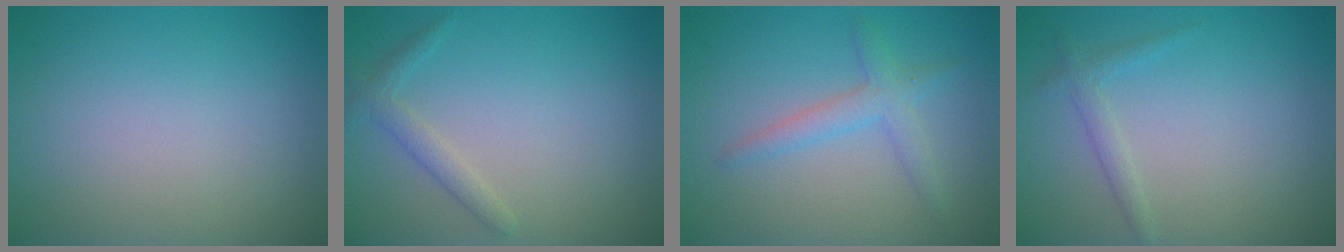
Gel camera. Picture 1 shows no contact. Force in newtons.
{"total": 1.7, "press": 1.7, "slide": 0.0}
{"total": 2.4, "press": 2.4, "slide": 0.3}
{"total": 1.4, "press": 1.4, "slide": 0.0}